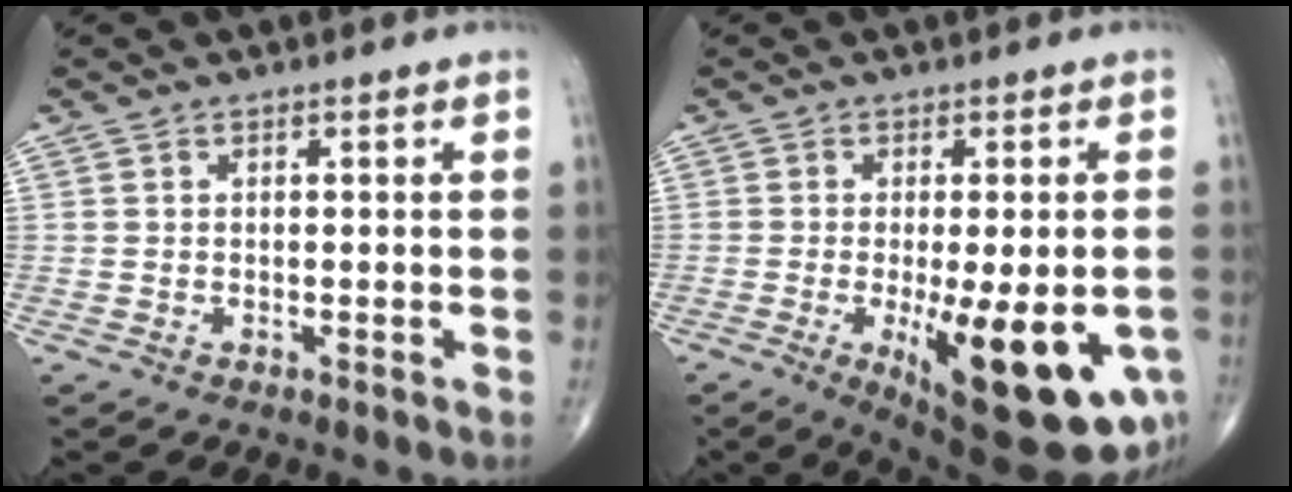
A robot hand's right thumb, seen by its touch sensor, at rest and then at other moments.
{"total": 19.3, "force": [-5.8, 6.2, 17.3], "torque": [-0.202, -0.023, -0.061]}